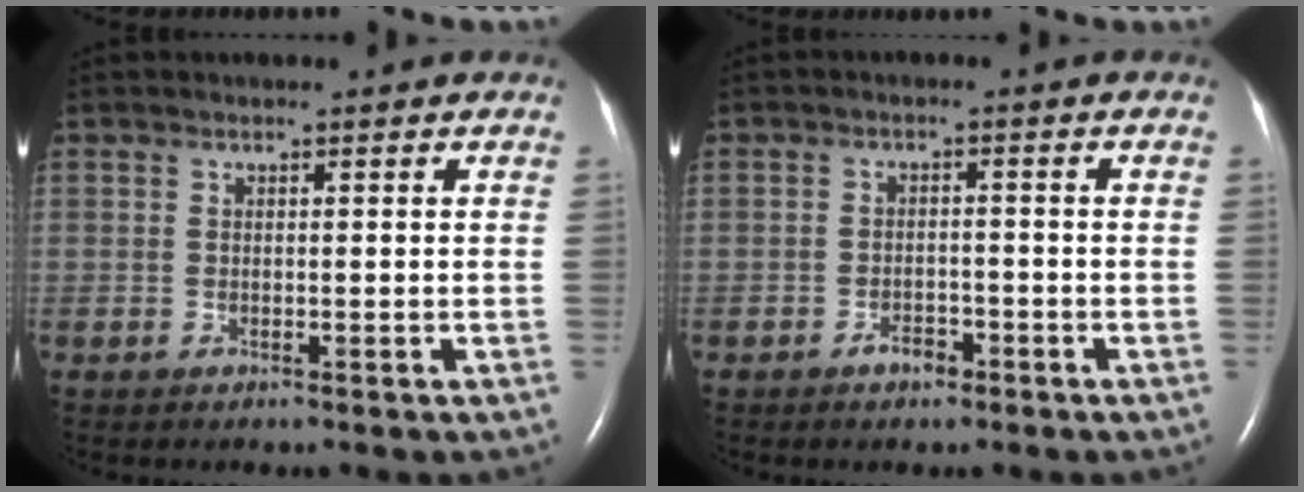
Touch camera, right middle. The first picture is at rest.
{"total": 2.3, "force": [-1.6, 1.2, 1.2], "torque": [-0.020, 0.004, -0.025]}